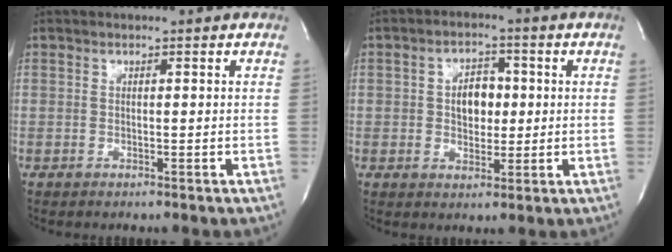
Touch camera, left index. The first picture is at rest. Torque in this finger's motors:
{"motor_torque": [0.17, 0.03, 0.07, 0.03]}